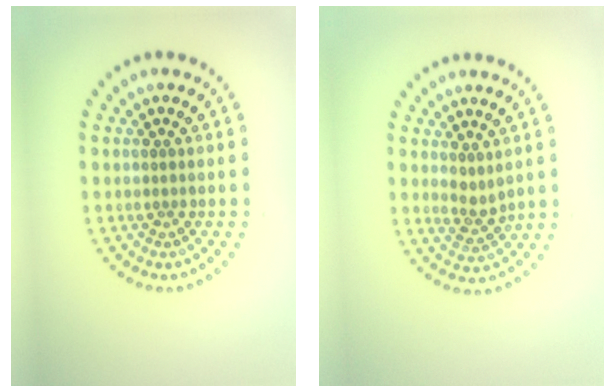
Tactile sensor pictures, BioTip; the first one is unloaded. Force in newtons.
{"total": 1.9, "press": 1.5, "slide": 1.1}